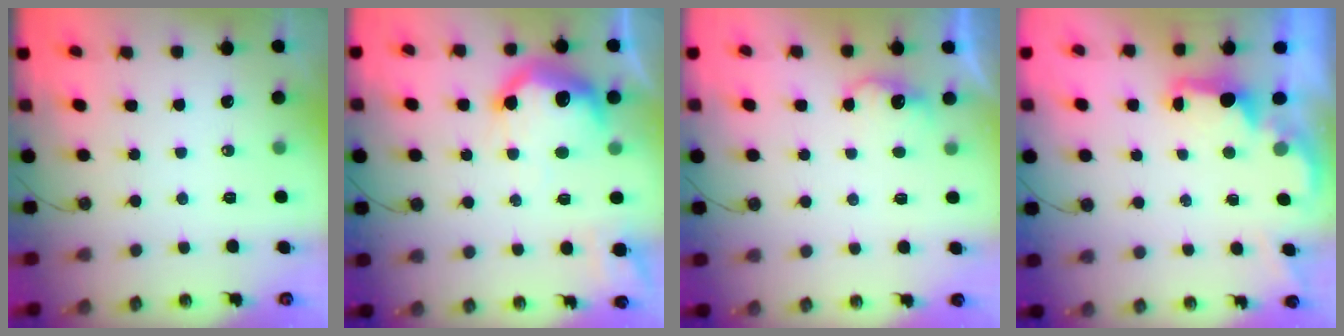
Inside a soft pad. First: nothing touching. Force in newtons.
{"total": 18.8, "press": 18.7, "slide": 1.5}
{"total": 4.5, "press": 4.4, "slide": 1.0}
{"total": 1.8, "press": 1.7, "slide": 0.7}